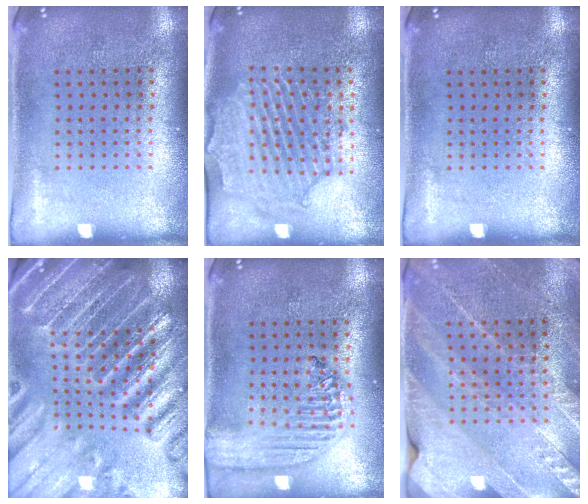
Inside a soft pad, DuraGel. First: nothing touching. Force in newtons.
{"total": 2.3, "press": 2.1, "slide": 0.7}
{"total": 0.0}
{"total": 4.7, "press": 4.2, "slide": 2.0}
{"total": 2.2, "press": 1.9, "slide": 1.1}
{"total": 2.6, "press": 2.5, "slide": 0.4}